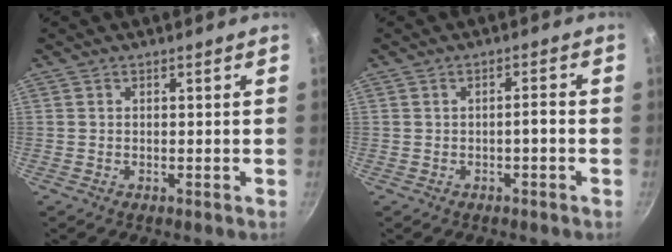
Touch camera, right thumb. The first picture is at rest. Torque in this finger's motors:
{"motor_torque": [0.25, 0.44, 0.68, 0.10, 0.03]}